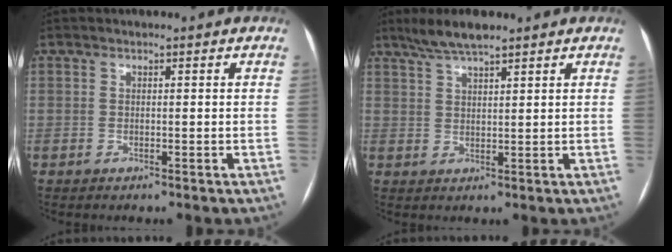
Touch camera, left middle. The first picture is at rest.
{"total": 5.2, "force": [4.2, 0.5, 3.1], "torque": [-0.065, 0.013, 0.079]}